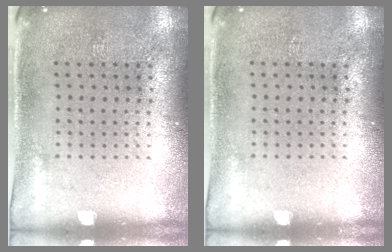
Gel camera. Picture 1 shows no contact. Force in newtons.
{"total": 0.0}